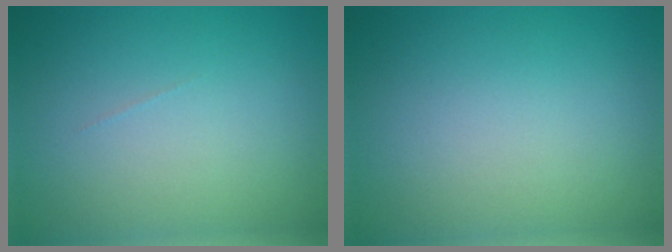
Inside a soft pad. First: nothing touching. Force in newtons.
{"total": 0.0}